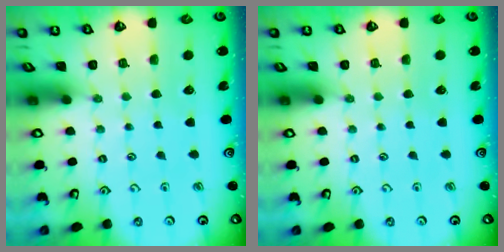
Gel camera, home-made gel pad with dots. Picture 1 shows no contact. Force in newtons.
{"total": 0.0}